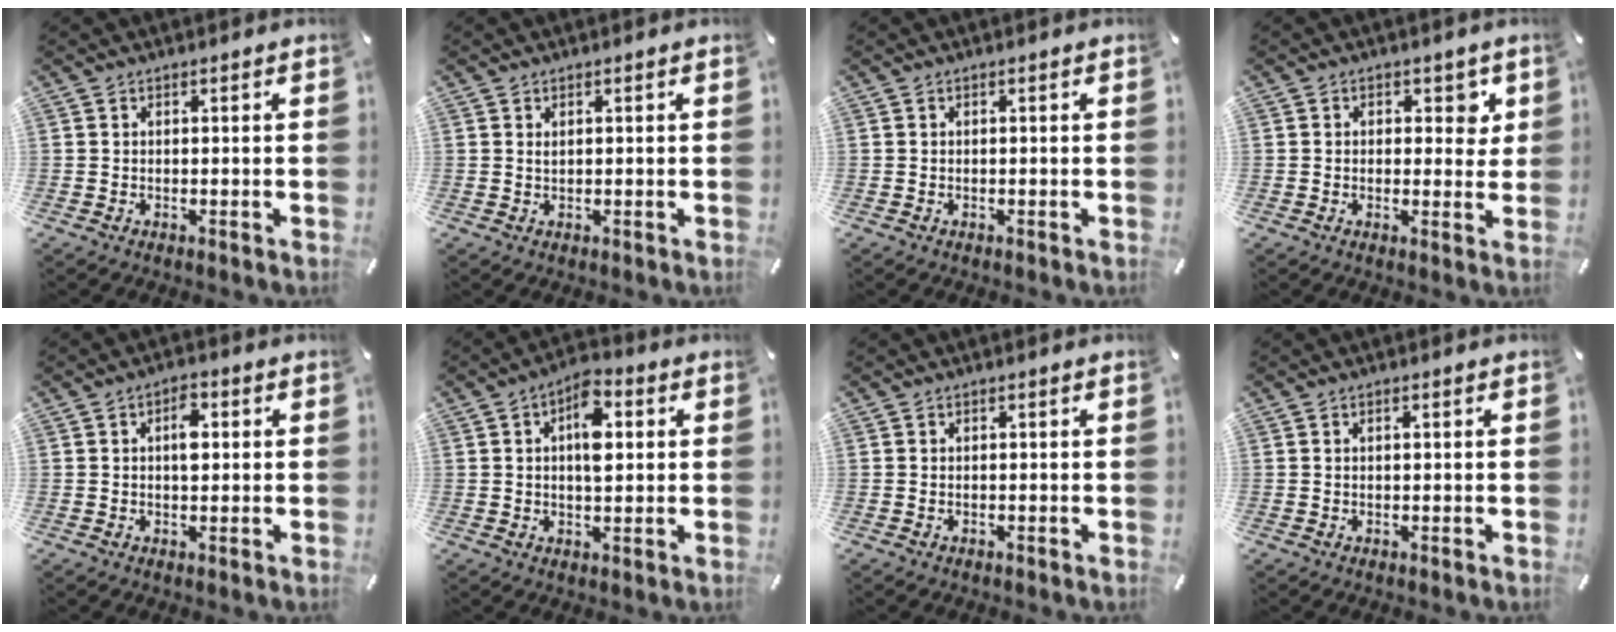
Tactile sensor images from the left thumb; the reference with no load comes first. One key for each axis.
{"total": 0.7, "fx": 0.3, "fy": 0.4, "fz": 0.6, "tx": -0.012, "ty": 0.000, "tz": 0.006}
{"total": 0.0}
{"total": 4.7, "fx": 1.3, "fy": 3.3, "fz": 3.0, "tx": -0.017, "ty": -0.005, "tz": 0.011}
{"total": 4.5, "fx": 0.8, "fy": 2.4, "fz": 3.7, "tx": -0.044, "ty": -0.004, "tz": 0.005}
{"total": 8.6, "fx": 1.9, "fy": 4.4, "fz": 7.1, "tx": -0.098, "ty": -0.002, "tz": 0.027}
{"total": 0.6, "fx": -0.2, "fy": 0.4, "fz": 0.4, "tx": -0.008, "ty": 0.000, "tz": -0.005}
{"total": 0.8, "fx": 0.2, "fy": 0.4, "fz": 0.7, "tx": -0.013, "ty": 0.003, "tz": 0.003}